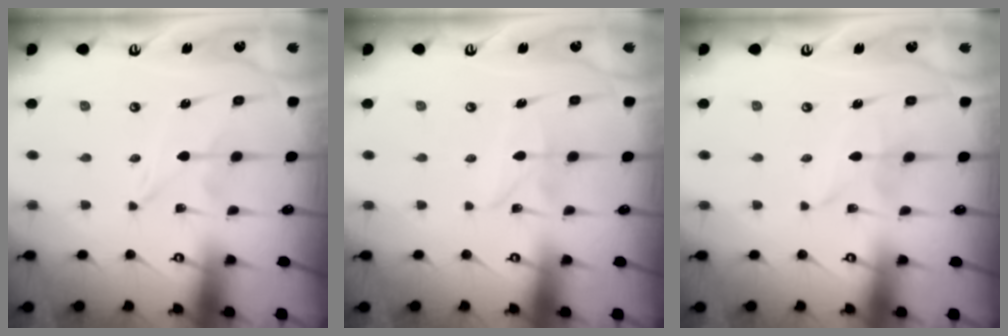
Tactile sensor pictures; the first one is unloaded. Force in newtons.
{"total": 2.6, "press": 2.6, "slide": 0.3}
{"total": 1.9, "press": 1.9, "slide": 0.2}